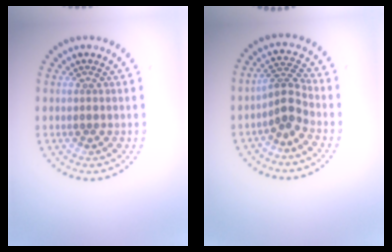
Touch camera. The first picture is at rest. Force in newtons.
{"total": 2.4, "press": 2.1, "slide": 1.3}